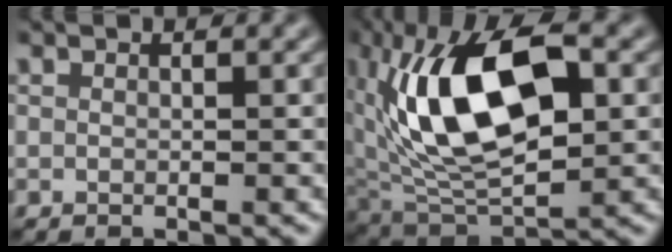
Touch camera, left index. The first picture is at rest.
{"total": 12.7, "force": [2.4, 6.3, 10.8], "torque": [-0.183, 0.017, 0.034]}